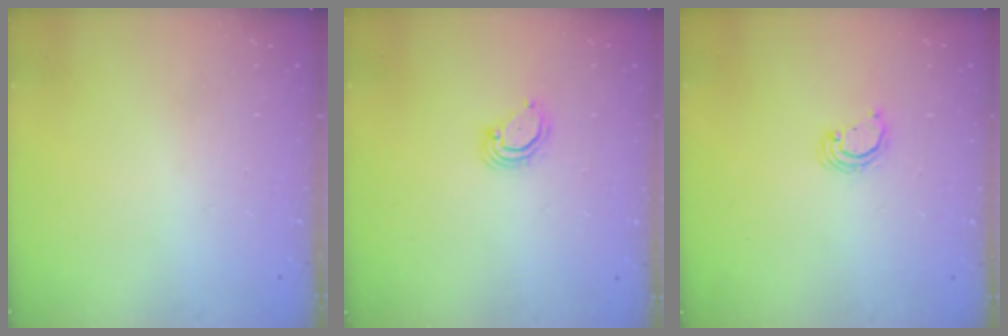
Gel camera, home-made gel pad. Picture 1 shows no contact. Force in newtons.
{"total": 3.5, "press": 3.5, "slide": 0.3}
{"total": 2.8, "press": 2.8, "slide": 0.2}